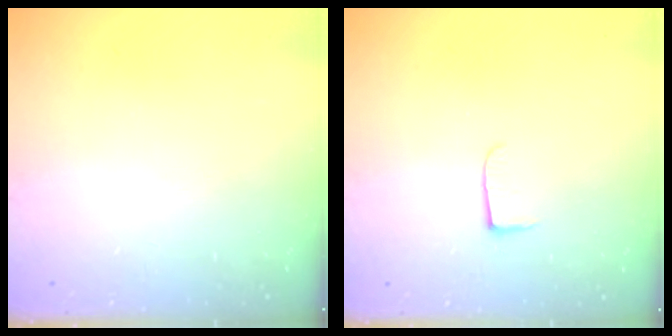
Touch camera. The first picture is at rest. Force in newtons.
{"total": 5.6, "press": 5.5, "slide": 0.7}